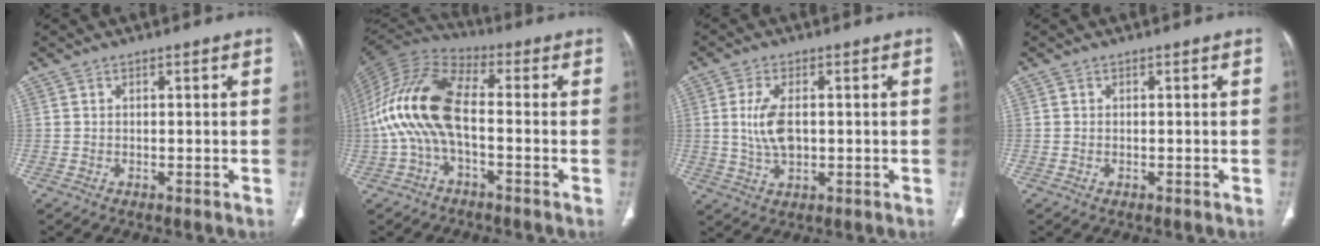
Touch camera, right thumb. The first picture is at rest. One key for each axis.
{"total": 15.3, "fx": -1.7, "fy": 7.4, "fz": 13.3, "tx": -0.278, "ty": 0.037, "tz": -0.042}
{"total": 6.9, "fx": 0.5, "fy": 3.7, "fz": 5.9, "tx": -0.121, "ty": -0.003, "tz": 0.013}
{"total": 0.0}